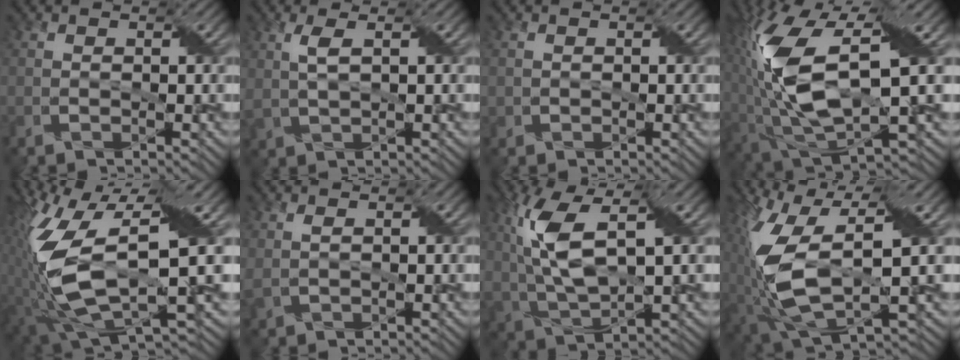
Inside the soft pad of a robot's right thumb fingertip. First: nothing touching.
{"total": 2.9, "force": [0.9, 0.9, 2.6], "torque": [-0.071, 0.001, 0.022]}
{"total": 0.7, "force": [0.0, 0.7, -0.1], "torque": [-0.007, -0.005, 0.003]}
{"total": 15.6, "force": [2.3, 6.8, 13.9], "torque": [-0.317, -0.017, 0.050]}
{"total": 13.9, "force": [1.1, 5.6, 12.7], "torque": [-0.277, -0.028, 0.029]}
{"total": 1.6, "force": [0.6, 0.6, 1.3], "torque": [-0.040, 0.000, 0.018]}
{"total": 10.2, "force": [2.4, 4.4, 8.9], "torque": [-0.211, 0.003, 0.050]}
{"total": 14.5, "force": [1.0, 7.0, 12.7], "torque": [-0.273, -0.046, 0.043]}